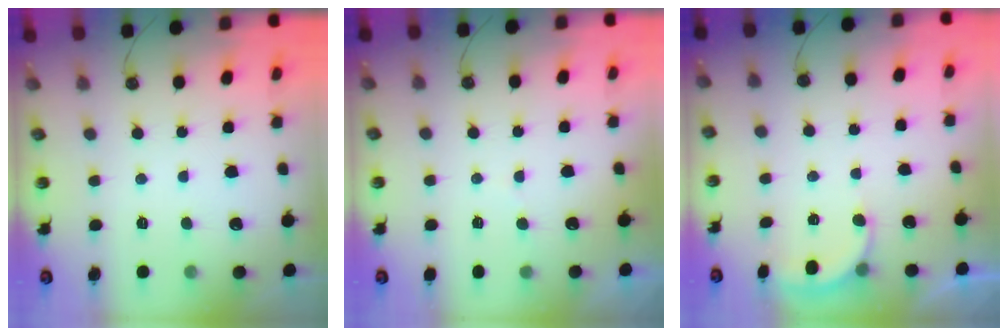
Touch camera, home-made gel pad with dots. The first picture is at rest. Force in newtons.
{"total": 2.8, "press": 2.7, "slide": 0.3}
{"total": 3.0, "press": 2.9, "slide": 0.7}